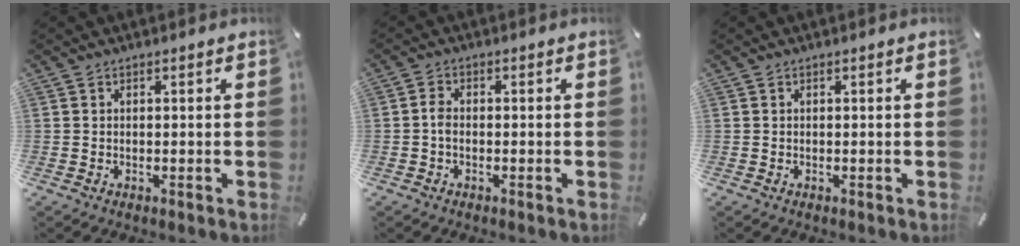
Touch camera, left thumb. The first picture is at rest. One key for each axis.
{"total": 2.2, "fx": -0.5, "fy": 1.3, "fz": 1.8, "tx": -0.033, "ty": 0.005, "tz": -0.010}
{"total": 0.0}